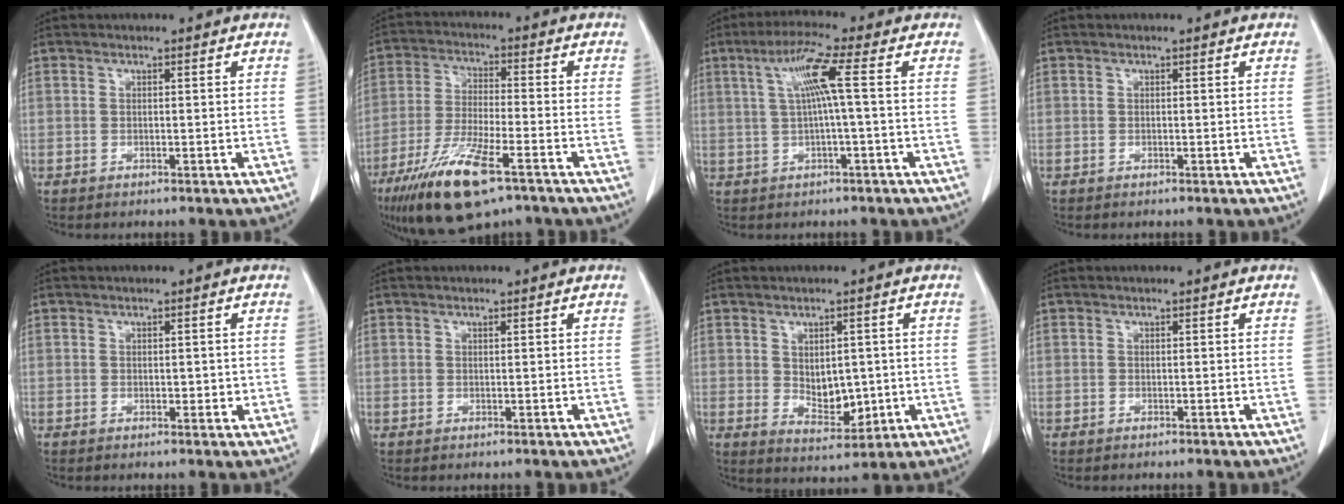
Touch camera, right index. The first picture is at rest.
{"total": 13.8, "force": [-8.4, 2.8, 10.6], "torque": [-0.210, -0.029, -0.147]}
{"total": 6.0, "force": [1.4, 0.5, 5.9], "torque": [-0.112, 0.016, 0.025]}
{"total": 0.0}
{"total": 1.8, "force": [-0.1, 1.1, 1.4], "torque": [-0.015, -0.001, 0.000]}
{"total": 0.0}
{"total": 5.8, "force": [0.1, 3.5, 4.6], "torque": [-0.073, -0.007, 0.020]}
{"total": 0.0}